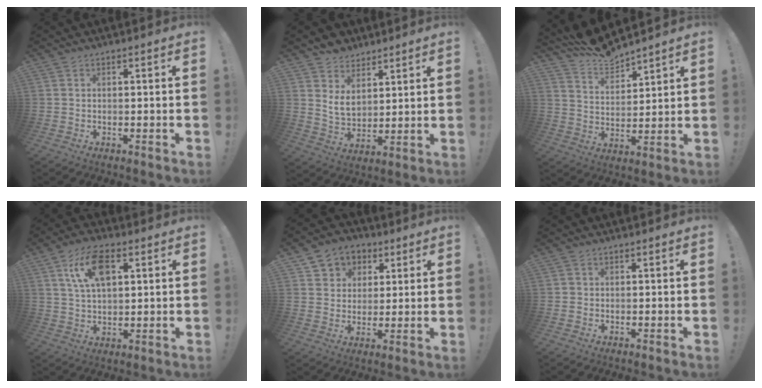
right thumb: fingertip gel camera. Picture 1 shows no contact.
{"total": 8.4, "force": [5.1, 6.0, 3.0], "torque": [-0.057, -0.035, 0.103]}
{"total": 8.7, "force": [8.4, 1.5, 1.3], "torque": [-0.048, -0.071, 0.157]}
{"total": 12.1, "force": [4.6, 6.7, 8.9], "torque": [-0.151, 0.008, 0.085]}
{"total": 7.4, "force": [2.4, 6.9, 1.4], "torque": [-0.011, -0.019, 0.049]}
{"total": 0.6, "force": [0.0, 0.6, 0.0], "torque": [-0.008, 0.005, 0.002]}